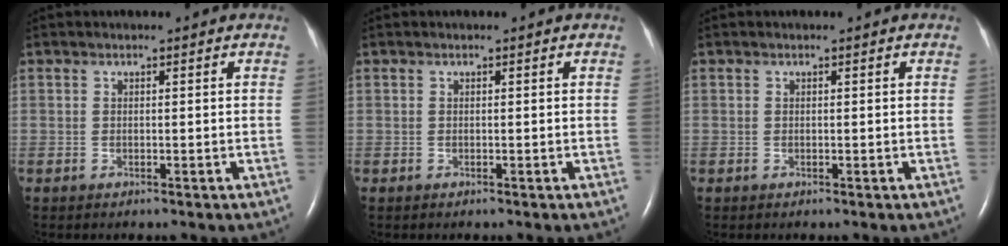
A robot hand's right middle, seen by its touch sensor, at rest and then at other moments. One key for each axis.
{"total": 0.0}
{"total": 0.0}